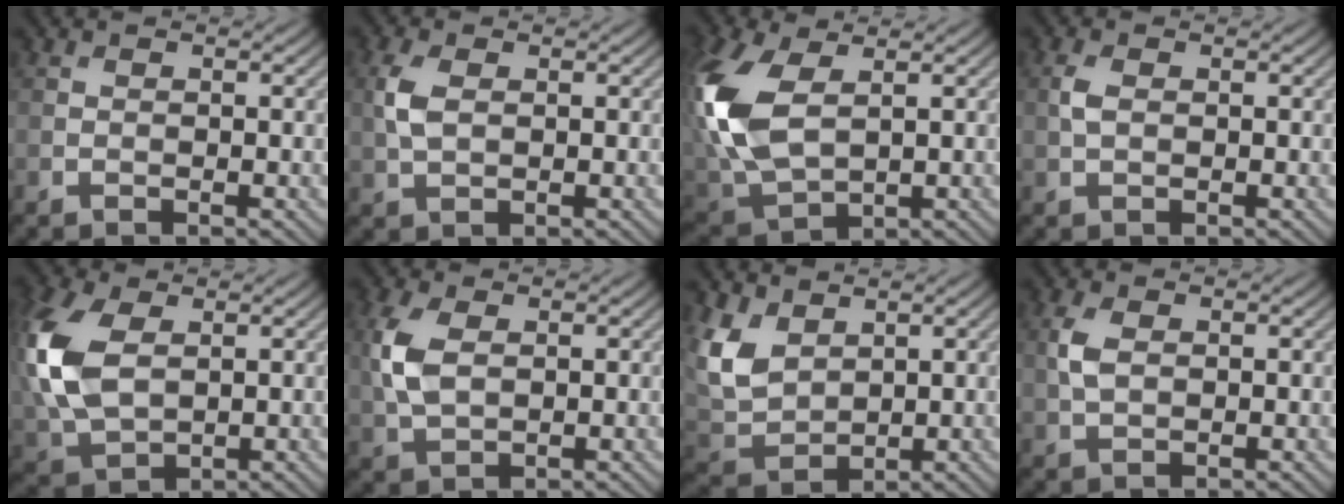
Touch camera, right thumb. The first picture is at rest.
{"total": 3.4, "force": [0.6, 2.0, 2.7], "torque": [-0.074, 0.003, 0.011]}
{"total": 12.3, "force": [2.2, 7.4, 9.5], "torque": [-0.268, -0.001, 0.049]}
{"total": 1.7, "force": [0.2, 1.0, 1.4], "torque": [-0.039, 0.004, 0.003]}
{"total": 12.1, "force": [1.7, 7.8, 9.2], "torque": [-0.275, 0.005, 0.037]}
{"total": 5.6, "force": [0.9, 3.4, 4.4], "torque": [-0.122, 0.005, 0.017]}
{"total": 7.4, "force": [3.3, 4.9, 4.6], "torque": [-0.127, -0.004, 0.073]}
{"total": 2.8, "force": [0.5, 1.7, 2.2], "torque": [-0.061, 0.002, 0.010]}